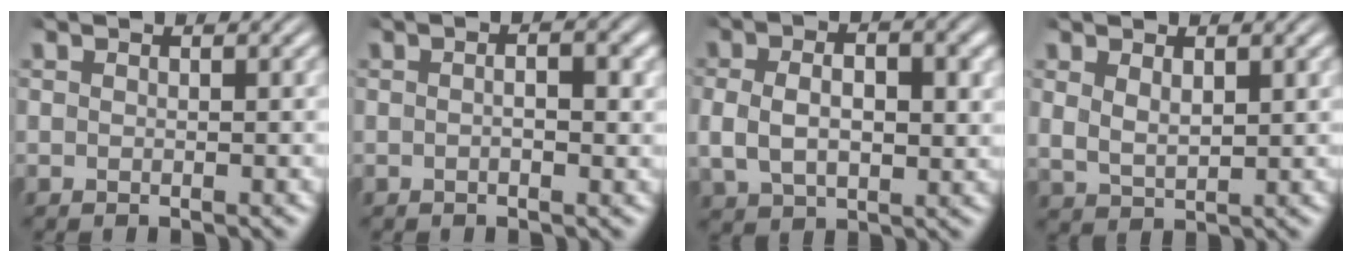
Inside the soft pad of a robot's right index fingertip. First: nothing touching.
{"total": 2.2, "force": [0.0, 0.7, 2.0], "torque": [-0.023, 0.009, -0.007]}
{"total": 5.2, "force": [0.2, 3.3, 3.9], "torque": [-0.075, -0.005, 0.012]}
{"total": 2.8, "force": [0.9, 2.1, 1.6], "torque": [-0.047, -0.015, 0.028]}